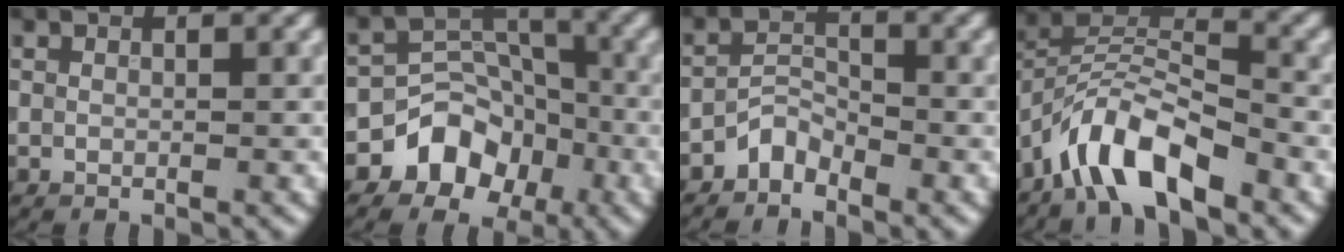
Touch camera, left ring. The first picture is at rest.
{"total": 5.5, "force": [-2.9, 4.3, 2.0], "torque": [-0.012, 0.000, -0.054]}
{"total": 2.3, "force": [-1.9, 1.0, 0.7], "torque": [-0.010, 0.011, -0.042]}
{"total": 7.1, "force": [-4.8, 2.5, 4.5], "torque": [-0.076, 0.009, -0.097]}